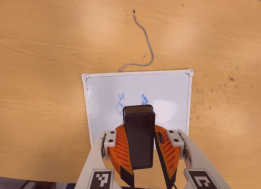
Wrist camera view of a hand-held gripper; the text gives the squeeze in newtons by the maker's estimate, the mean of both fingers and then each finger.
{"total": 10.1, "left": 9.9, "right": 10.3}